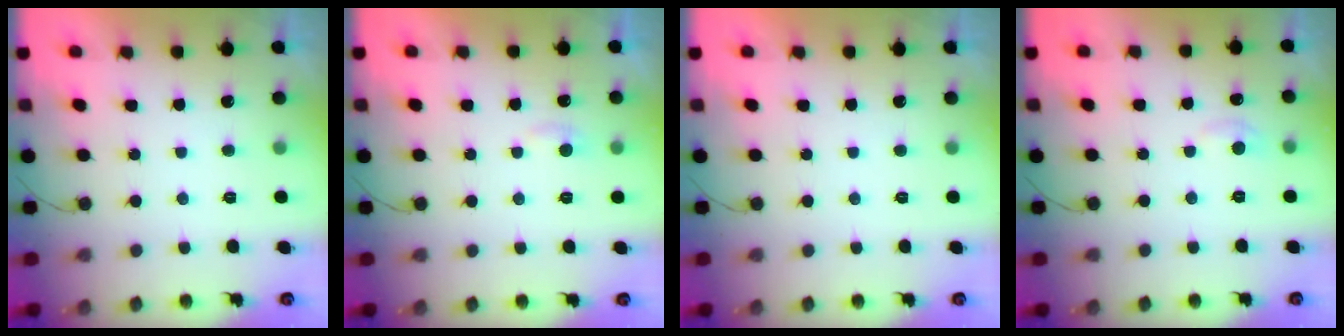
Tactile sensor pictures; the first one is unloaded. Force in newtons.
{"total": 4.2, "press": 4.1, "slide": 0.5}
{"total": 0.0}
{"total": 5.8, "press": 5.8, "slide": 0.7}